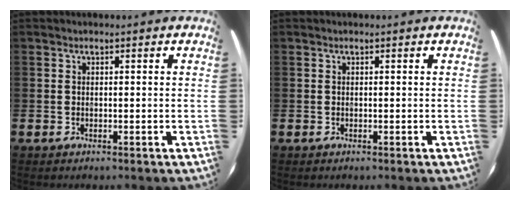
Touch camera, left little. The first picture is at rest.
{"total": 0.0}